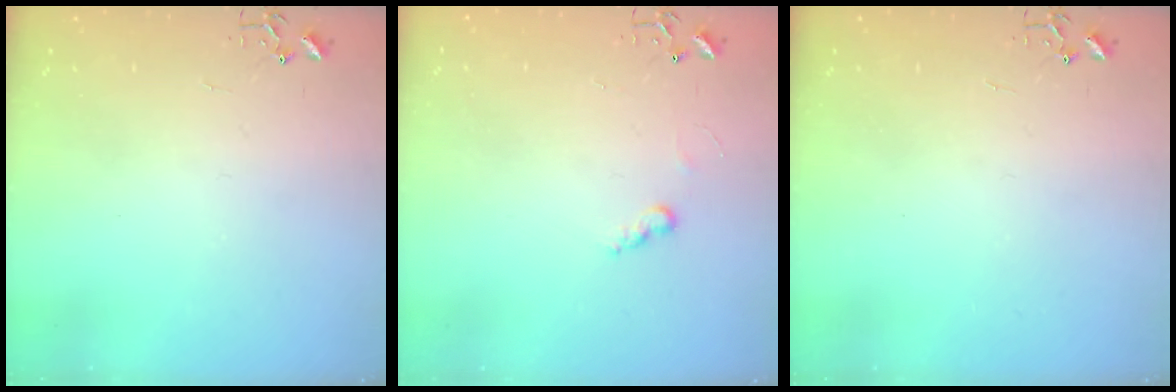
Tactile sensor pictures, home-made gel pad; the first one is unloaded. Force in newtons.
{"total": 5.0, "press": 5.0, "slide": 0.5}
{"total": 0.0}